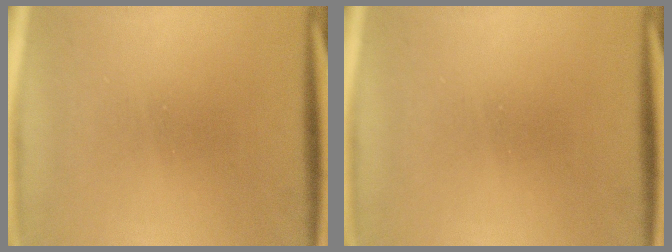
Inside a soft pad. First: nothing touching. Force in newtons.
{"total": 0.0}